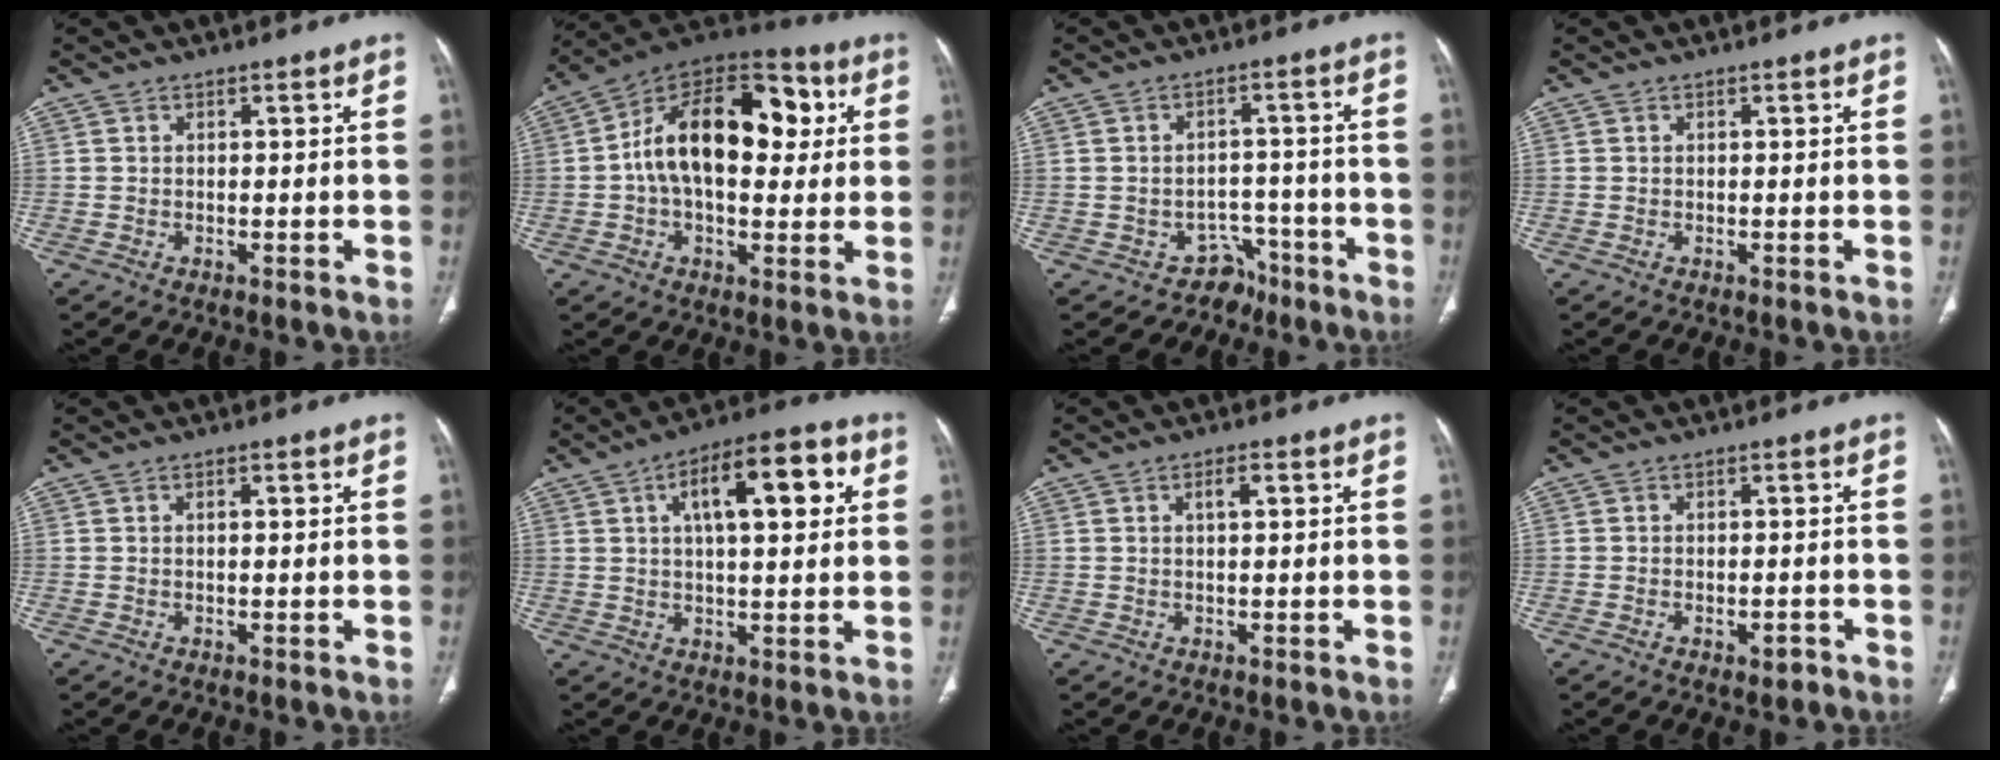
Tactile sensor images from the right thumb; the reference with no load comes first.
{"total": 22.1, "force": [3.2, 13.2, 17.5], "torque": [-0.252, 0.028, 0.037]}
{"total": 5.1, "force": [-3.4, 3.7, -0.1], "torque": [0.028, 0.047, -0.045]}
{"total": 0.0}
{"total": 1.1, "force": [0.2, 0.3, 1.0], "torque": [-0.019, 0.006, 0.002]}
{"total": 14.7, "force": [4.5, 5.8, 12.8], "torque": [-0.167, 0.015, 0.061]}
{"total": 2.0, "force": [0.6, 0.7, 1.8], "torque": [-0.033, 0.003, 0.010]}
{"total": 2.1, "force": [-1.2, 1.0, 1.3], "torque": [-0.020, 0.010, -0.013]}